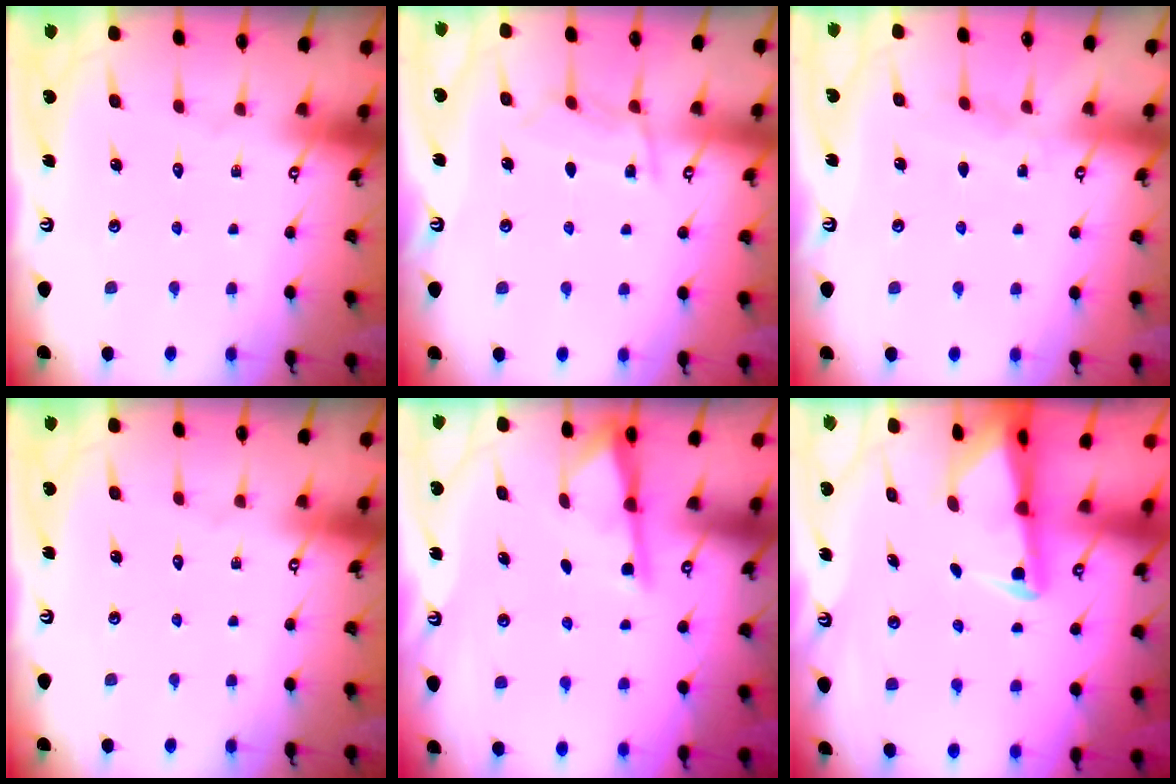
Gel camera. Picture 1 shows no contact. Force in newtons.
{"total": 7.6, "press": 7.5, "slide": 0.7}
{"total": 3.4, "press": 3.4, "slide": 0.5}
{"total": 0.0}
{"total": 2.8, "press": 2.8, "slide": 0.5}
{"total": 2.8, "press": 2.8, "slide": 0.5}